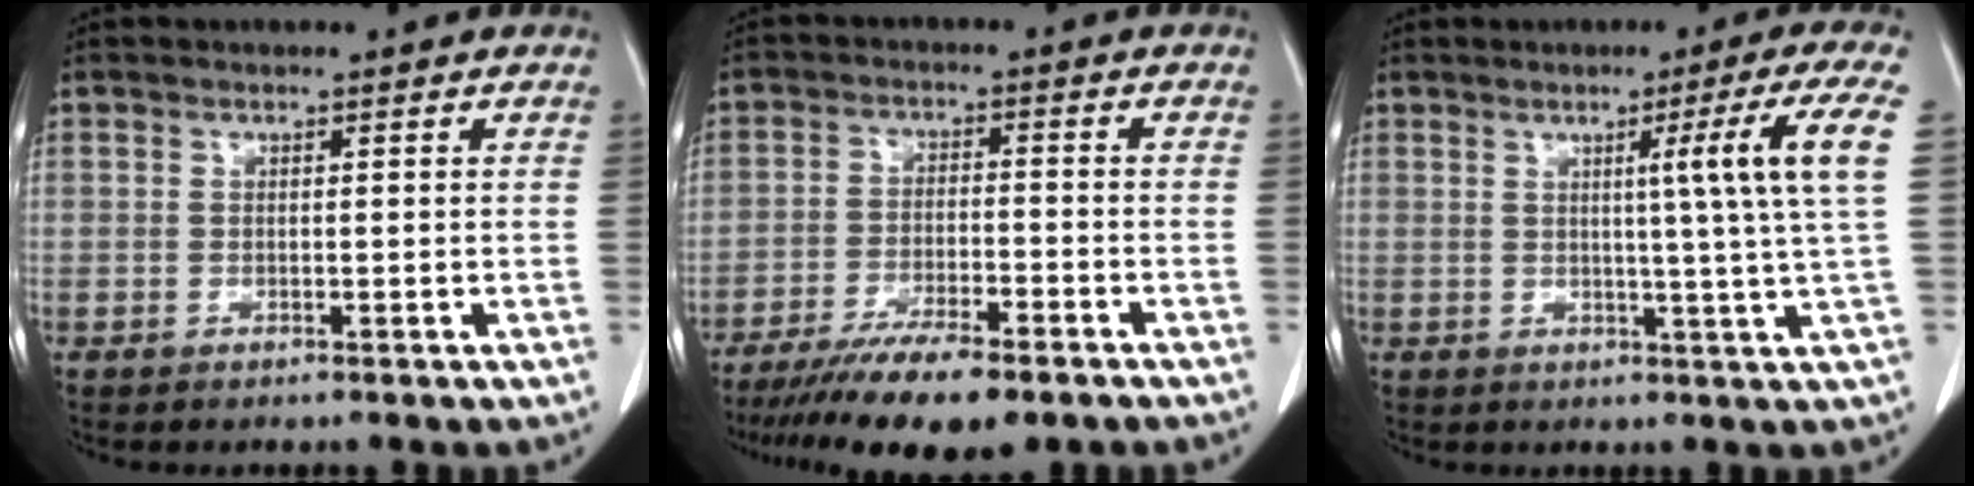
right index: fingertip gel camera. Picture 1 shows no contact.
{"total": 12.3, "force": [-9.5, 2.2, 7.6], "torque": [-0.121, -0.025, -0.151]}
{"total": 9.2, "force": [2.2, -2.7, 8.5], "torque": [-0.116, -0.005, 0.035]}